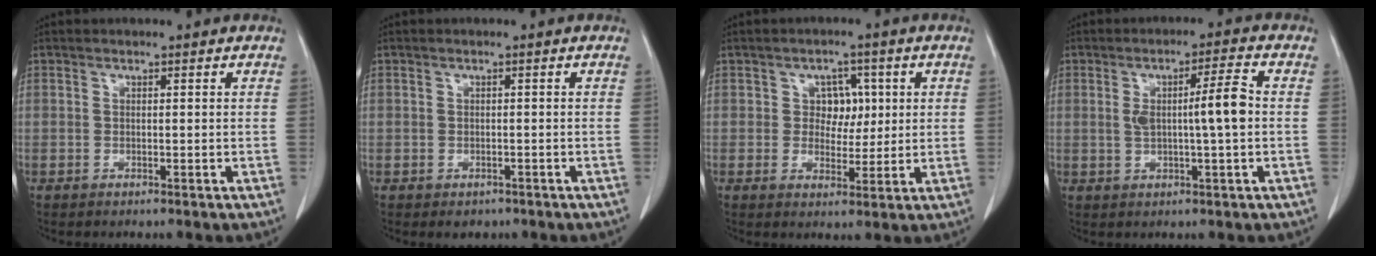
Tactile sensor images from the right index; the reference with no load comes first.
{"total": 1.9, "force": [-1.3, 1.3, 0.6], "torque": [-0.005, 0.003, -0.009]}
{"total": 4.5, "force": [0.9, 3.6, 2.5], "torque": [-0.026, 0.010, 0.018]}
{"total": 6.4, "force": [0.1, 0.2, 6.4], "torque": [-0.108, 0.008, 0.004]}